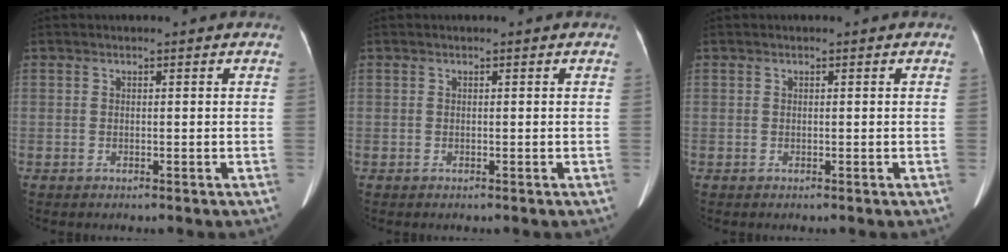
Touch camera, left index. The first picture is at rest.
{"total": 0.0}
{"total": 0.0}